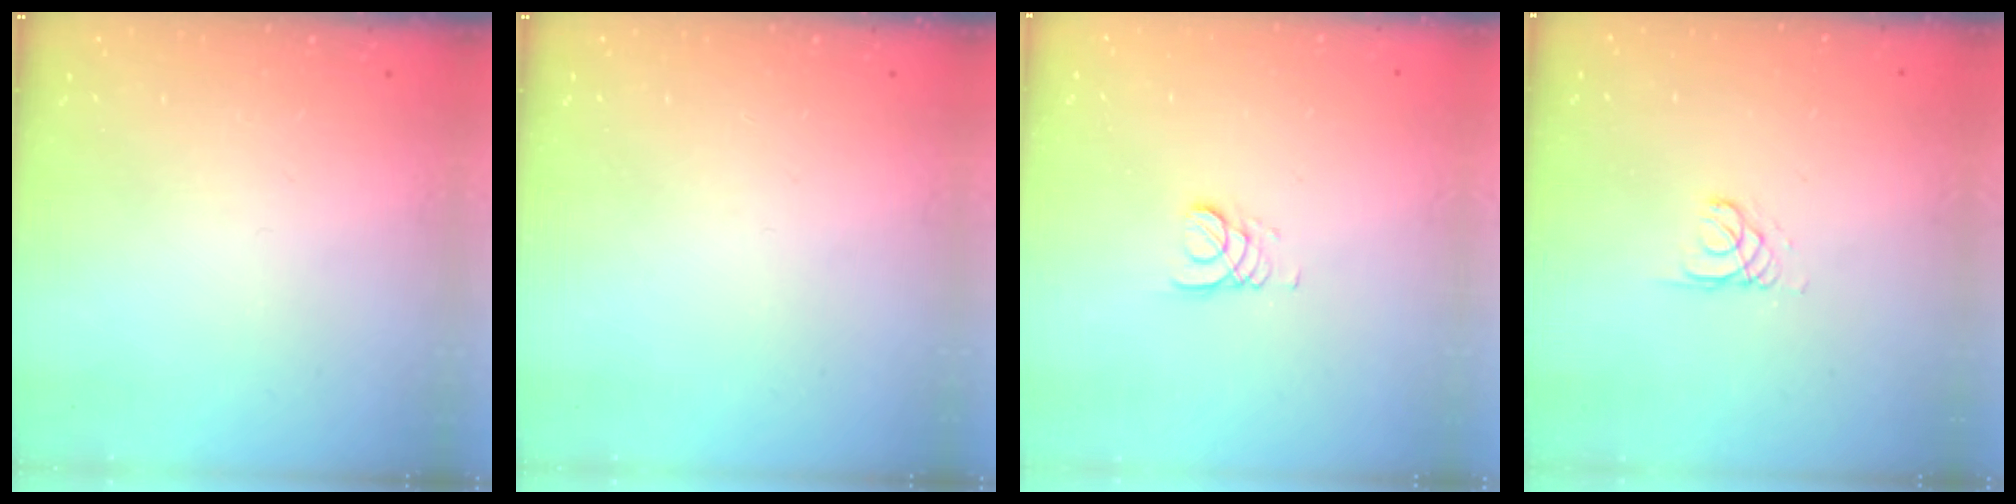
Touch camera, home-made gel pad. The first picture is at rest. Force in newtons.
{"total": 0.0}
{"total": 2.2, "press": 2.2, "slide": 0.3}
{"total": 1.1, "press": 1.1, "slide": 0.1}